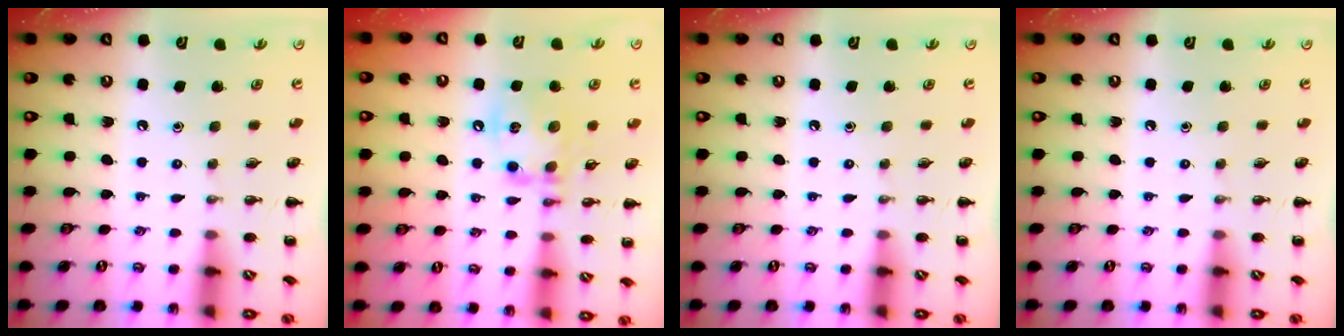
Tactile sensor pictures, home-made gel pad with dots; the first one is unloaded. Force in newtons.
{"total": 14.6, "press": 14.4, "slide": 2.4}
{"total": 0.0}
{"total": 0.0}